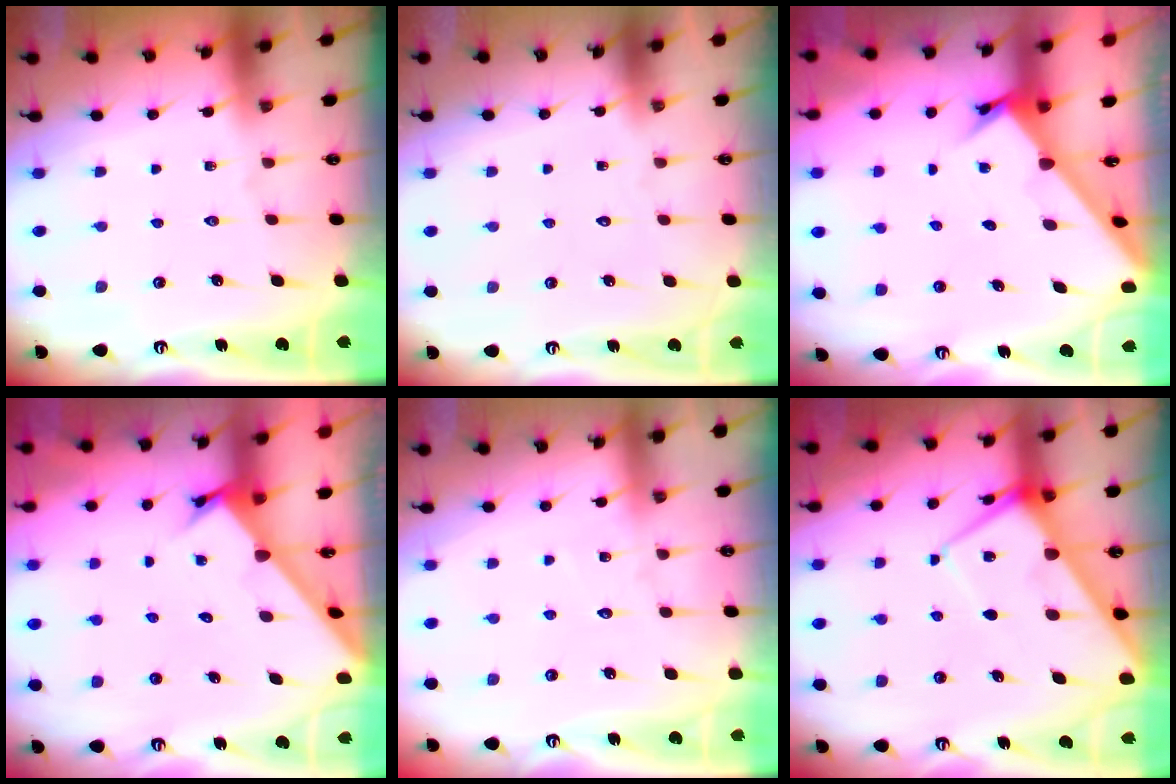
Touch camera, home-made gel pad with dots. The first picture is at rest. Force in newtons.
{"total": 1.5, "press": 1.5, "slide": 0.0}
{"total": 2.5, "press": 2.5, "slide": 0.3}
{"total": 2.4, "press": 2.4, "slide": 0.2}
{"total": 2.8, "press": 2.8, "slide": 0.3}
{"total": 7.9, "press": 7.8, "slide": 0.8}